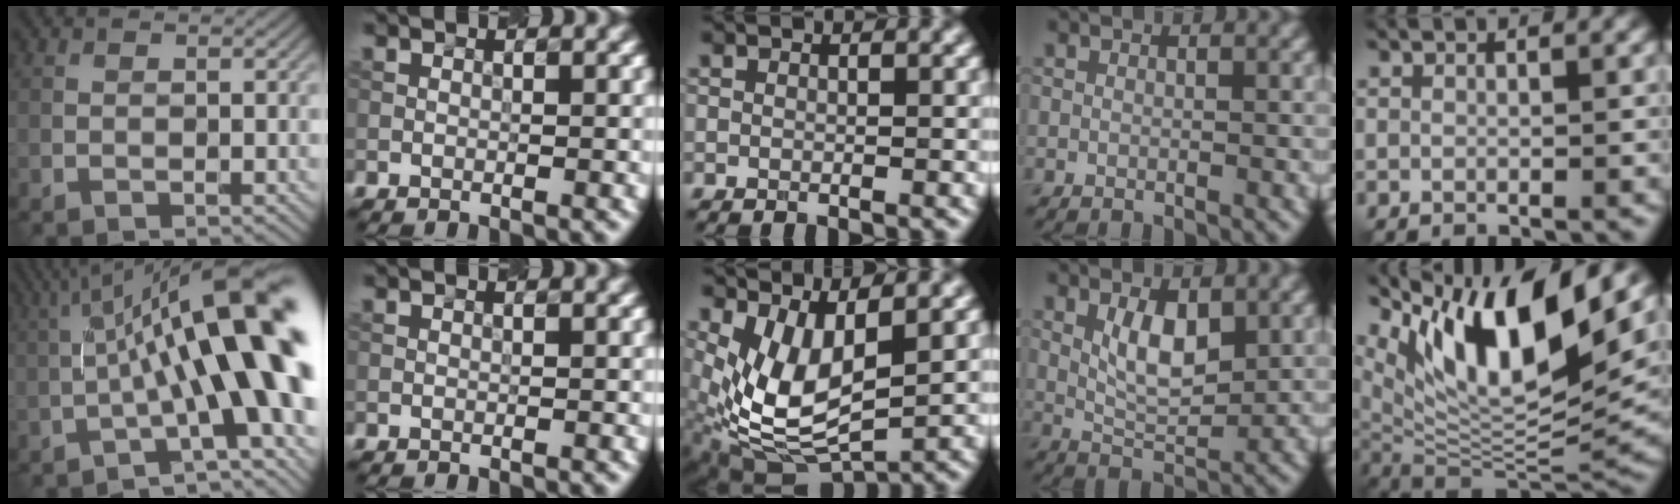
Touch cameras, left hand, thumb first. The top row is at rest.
{"thumb": {"total": 18.0, "force": [0.3, 3.9, 17.6], "torque": [-0.235, 0.039, 0.016]}, "middle": {"total": 7.5, "force": [1.0, 3.7, 6.4], "torque": [-0.140, -0.014, 0.021]}, "ring": {"total": 3.9, "force": [1.3, 1.7, 3.3], "torque": [-0.066, -0.004, 0.027]}, "little": {"total": 13.7, "force": [6.3, 4.5, 11.2], "torque": [-0.202, 0.003, 0.119]}}